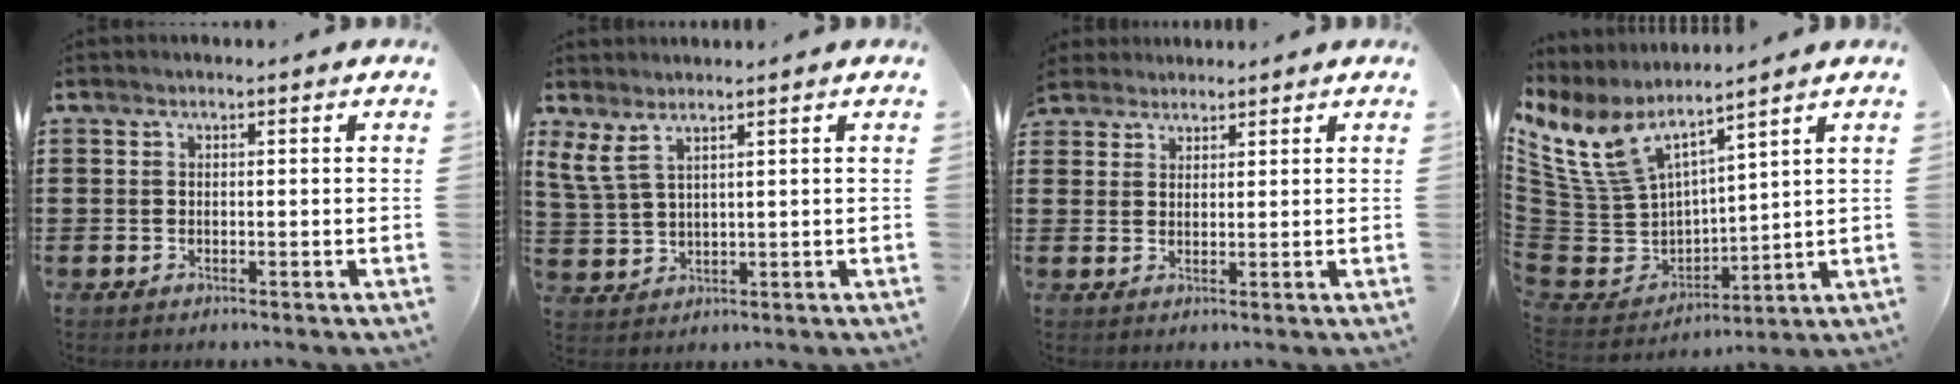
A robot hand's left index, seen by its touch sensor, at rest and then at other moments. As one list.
[{"total": 4.2, "force": [2.8, 1.3, 2.8], "torque": [-0.073, -0.002, 0.049]}, {"total": 2.4, "force": [2.3, 0.7, -0.3], "torque": [0.000, 0.002, 0.046]}, {"total": 9.6, "force": [6.2, 4.7, 5.6], "torque": [-0.159, -0.040, 0.115]}]